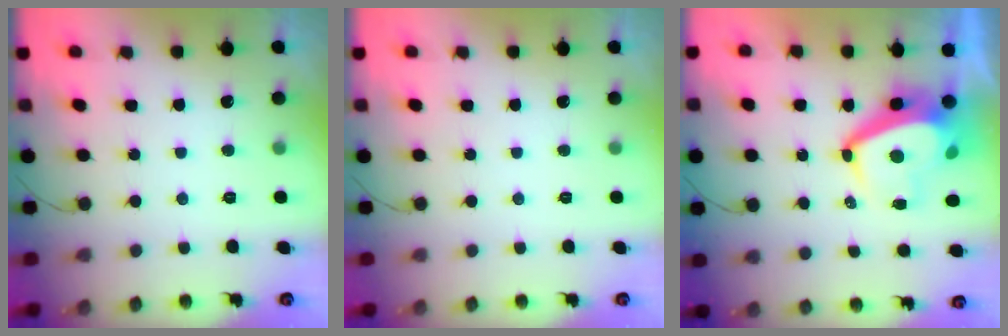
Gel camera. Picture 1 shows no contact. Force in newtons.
{"total": 0.0}
{"total": 8.8, "press": 8.8, "slide": 1.2}